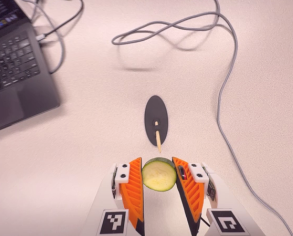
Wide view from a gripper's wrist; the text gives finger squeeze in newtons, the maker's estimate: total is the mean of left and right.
{"total": 9.3, "left": 9.3, "right": 9.3}